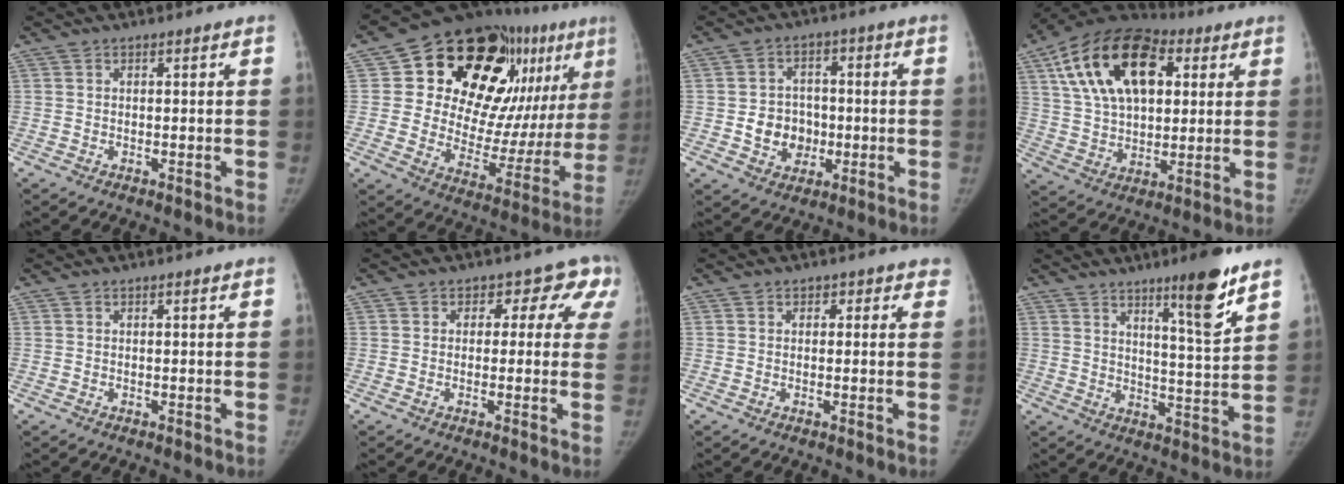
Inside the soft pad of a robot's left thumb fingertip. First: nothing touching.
{"total": 30.6, "force": [12.6, 15.7, 23.0], "torque": [-0.279, -0.002, 0.200]}
{"total": 8.6, "force": [-1.4, 7.5, 4.0], "torque": [-0.025, 0.017, -0.020]}
{"total": 22.7, "force": [7.9, 13.5, 16.5], "torque": [-0.275, 0.006, 0.131]}
{"total": 0.0}
{"total": 6.5, "force": [2.6, 5.2, 3.0], "torque": [0.018, 0.001, 0.008]}
{"total": 1.9, "force": [1.0, 1.5, 0.6], "torque": [0.025, 0.000, 0.004]}
{"total": 11.2, "force": [7.3, 1.1, 8.5], "torque": [-0.116, -0.052, 0.112]}